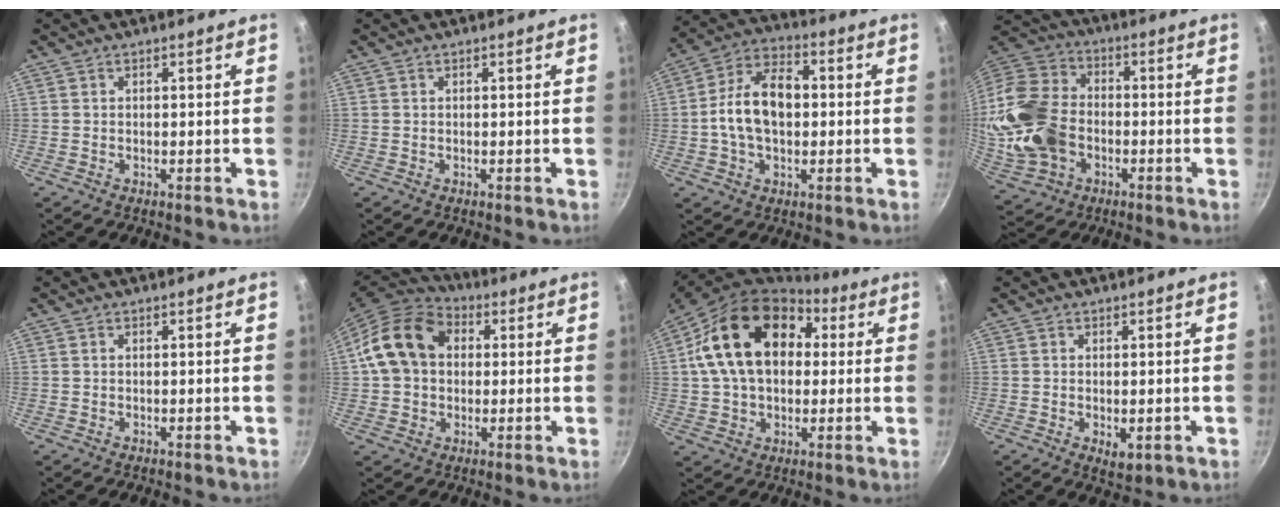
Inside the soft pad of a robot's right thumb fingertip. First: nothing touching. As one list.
[{"total": 0.0}, {"total": 13.2, "force": [0.0, 8.4, 10.2], "torque": [-0.155, 0.031, -0.014]}, {"total": 18.9, "force": [-3.1, 13.9, 12.4], "torque": [-0.246, 0.031, -0.059]}, {"total": 0.0}, {"total": 14.6, "force": [2.4, 11.4, 8.9], "torque": [-0.138, 0.028, 0.027]}, {"total": 20.8, "force": [4.5, 14.5, 14.2], "torque": [-0.226, 0.025, 0.064]}, {"total": 3.2, "force": [-0.7, 1.7, 2.6], "torque": [-0.039, -0.013, -0.006]}]